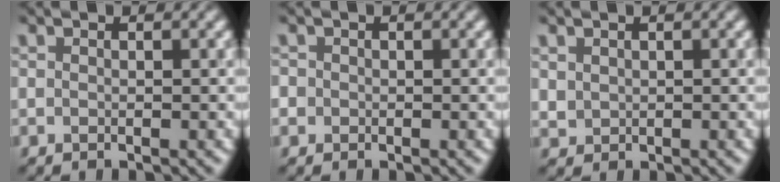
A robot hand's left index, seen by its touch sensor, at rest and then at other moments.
{"total": 0.6, "force": [-0.1, 0.6, -0.1], "torque": [0.009, 0.001, -0.003]}
{"total": 0.9, "force": [0.5, 0.7, -0.2], "torque": [0.011, 0.001, 0.011]}